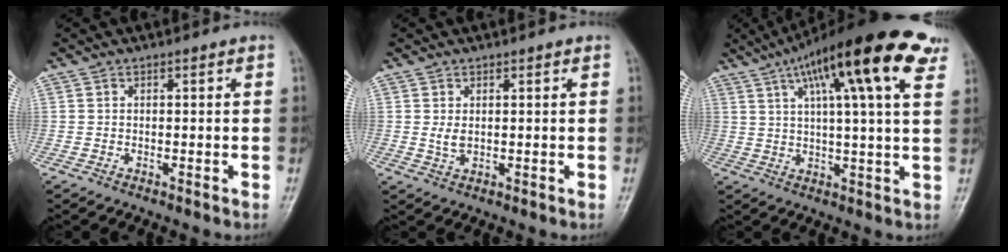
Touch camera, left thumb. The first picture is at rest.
{"total": 2.1, "force": [0.6, 1.2, 1.6], "torque": [-0.026, -0.007, 0.014]}
{"total": 20.0, "force": [10.7, 3.7, 16.5], "torque": [-0.243, -0.003, 0.155]}